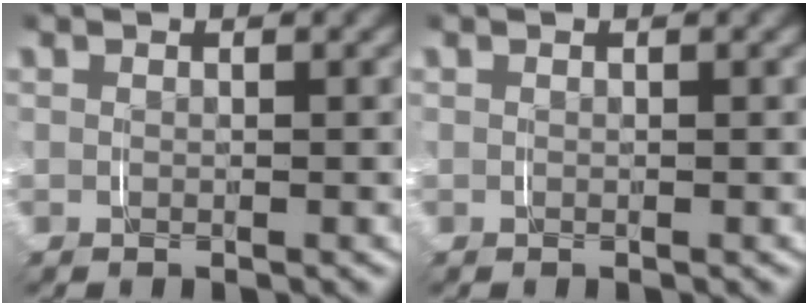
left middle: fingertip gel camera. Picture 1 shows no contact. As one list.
[{"total": 0.0}]